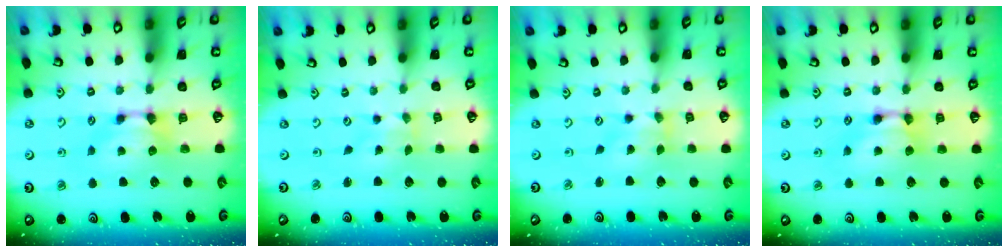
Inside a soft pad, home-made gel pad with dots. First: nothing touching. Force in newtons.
{"total": 3.9, "press": 3.8, "slide": 0.7}
{"total": 1.3, "press": 0.7, "slide": 1.1}
{"total": 1.9, "press": 1.9, "slide": 0.2}